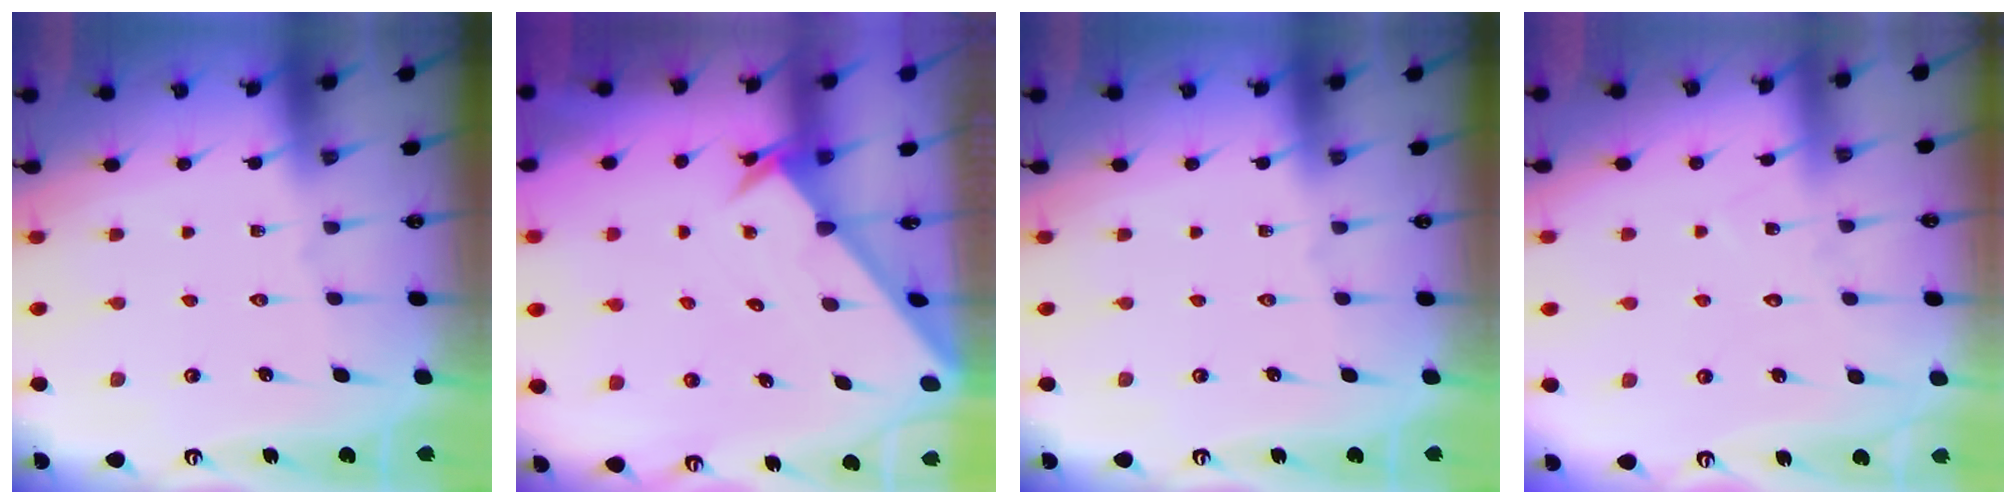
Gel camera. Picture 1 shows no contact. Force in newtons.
{"total": 2.0, "press": 2.0, "slide": 0.1}
{"total": 0.0}
{"total": 6.5, "press": 6.4, "slide": 0.5}